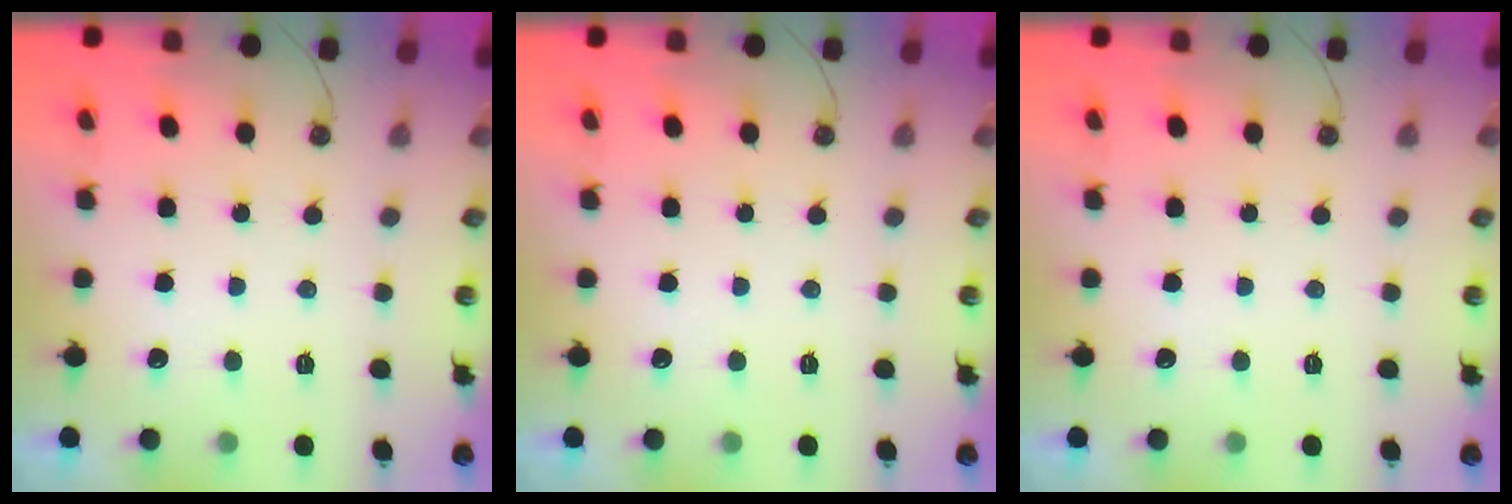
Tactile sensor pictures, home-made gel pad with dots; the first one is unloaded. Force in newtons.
{"total": 0.0}
{"total": 0.0}